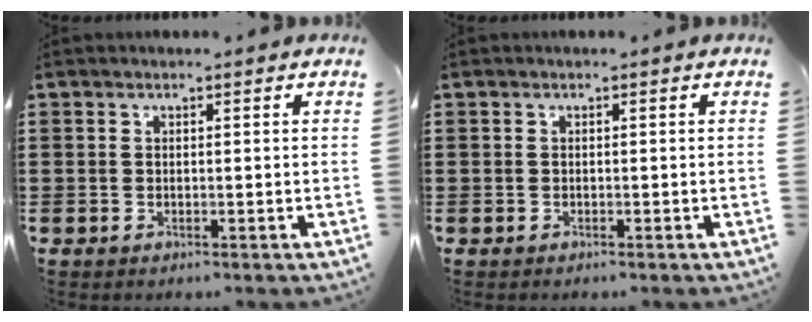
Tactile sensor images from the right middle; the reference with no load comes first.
{"total": 0.0}